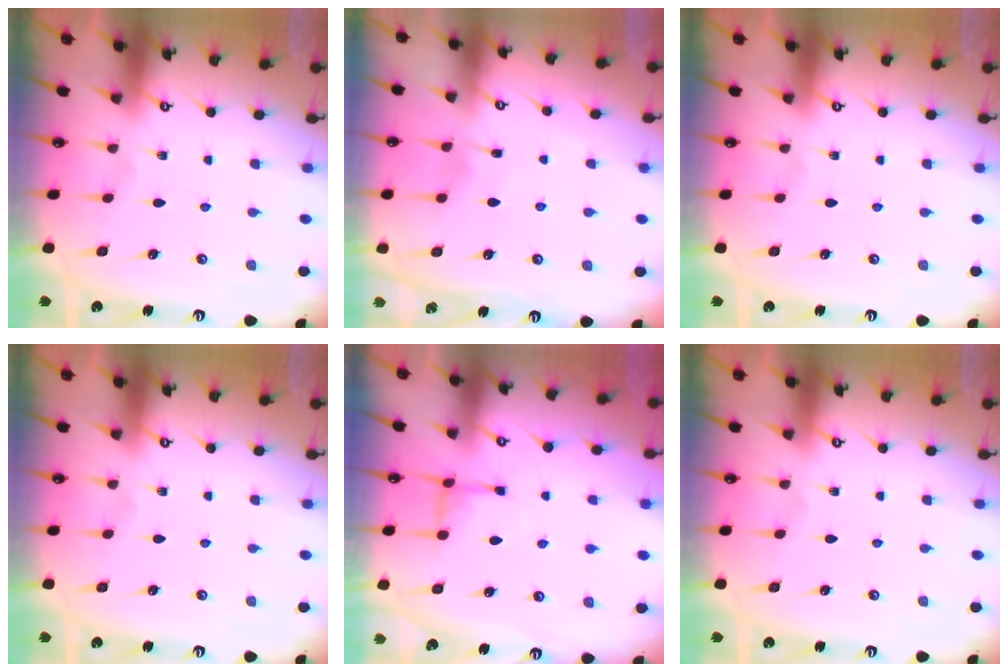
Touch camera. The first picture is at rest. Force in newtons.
{"total": 3.6, "press": 3.6, "slide": 0.5}
{"total": 0.0}
{"total": 0.0}
{"total": 5.1, "press": 5.0, "slide": 0.7}
{"total": 0.0}